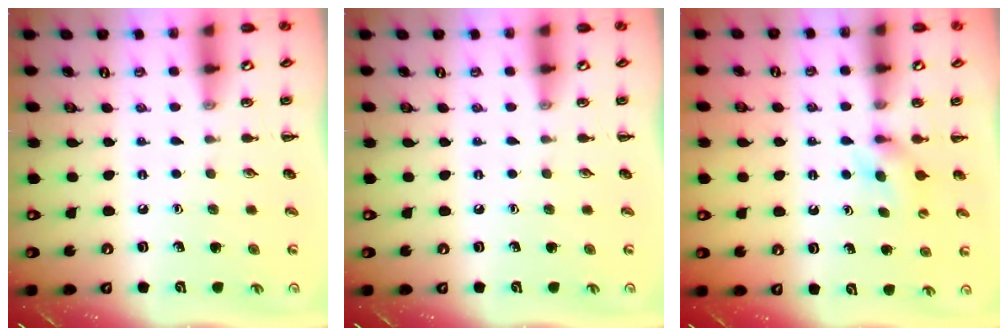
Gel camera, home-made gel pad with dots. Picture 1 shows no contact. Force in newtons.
{"total": 0.0}
{"total": 4.5, "press": 4.2, "slide": 1.5}